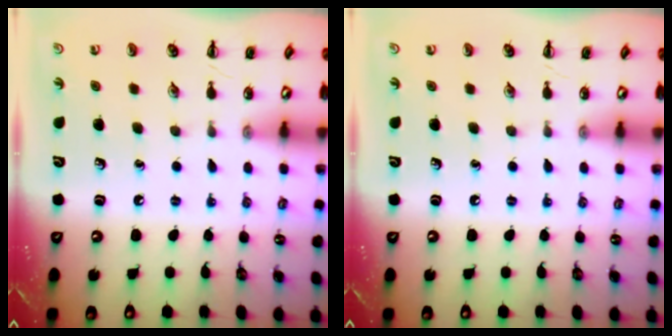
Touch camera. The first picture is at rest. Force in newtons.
{"total": 0.0}